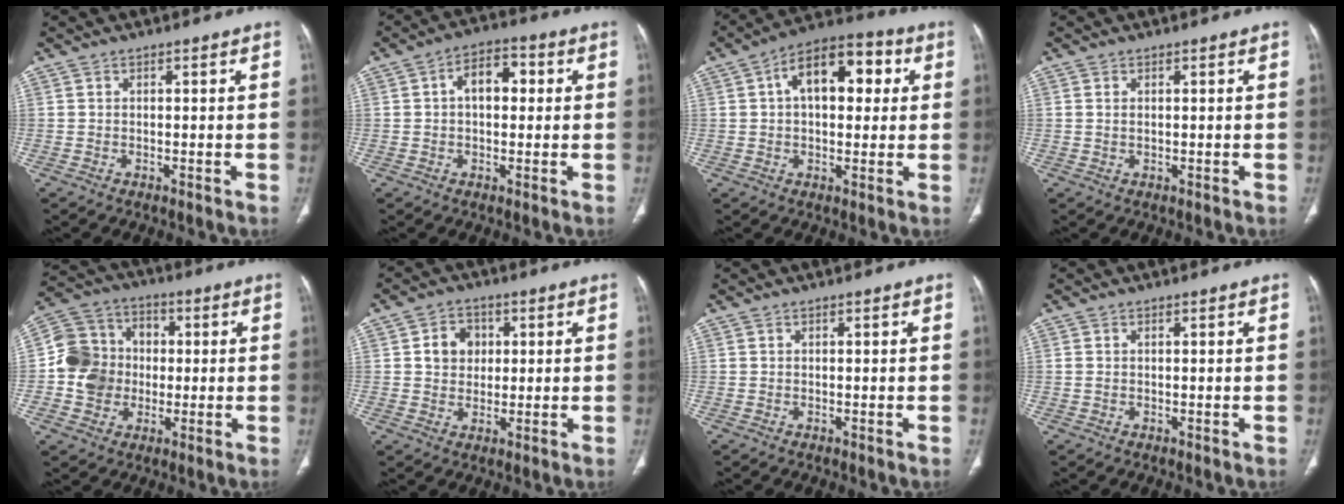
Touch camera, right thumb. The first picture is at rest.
{"total": 7.4, "force": [1.1, 4.5, 5.8], "torque": [-0.075, 0.022, 0.011]}
{"total": 14.2, "force": [3.4, 8.0, 11.2], "torque": [-0.145, 0.028, 0.047]}
{"total": 0.8, "force": [0.3, 0.5, 0.7], "torque": [-0.018, 0.002, 0.009]}
{"total": 12.7, "force": [-0.8, 11.3, 5.6], "torque": [-0.083, 0.029, -0.020]}
{"total": 6.0, "force": [1.3, 5.1, 3.0], "torque": [-0.021, 0.000, 0.019]}
{"total": 0.0}
{"total": 0.7, "force": [0.1, 0.4, 0.5], "torque": [-0.021, 0.011, 0.009]}